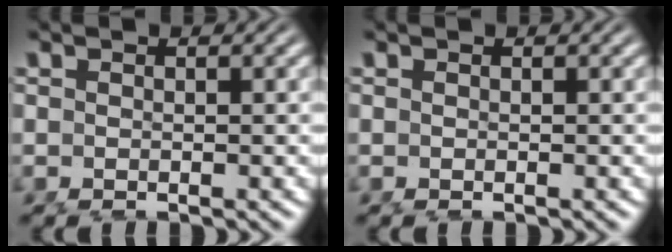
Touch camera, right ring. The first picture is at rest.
{"total": 0.0}